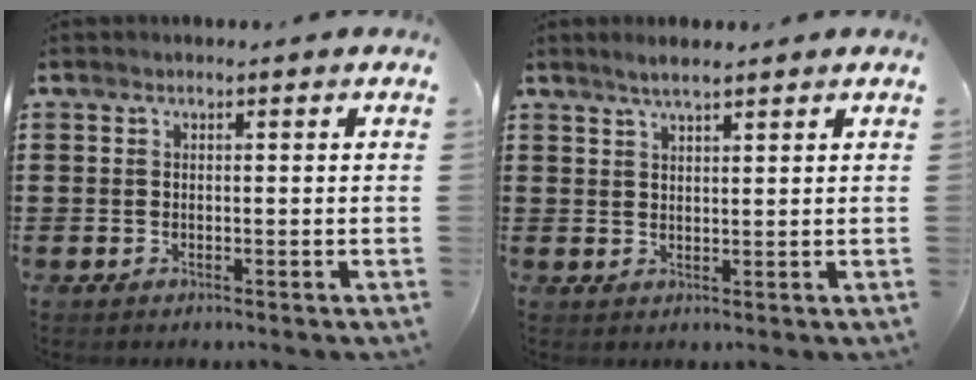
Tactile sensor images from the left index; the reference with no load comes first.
{"total": 2.5, "force": [2.0, 0.4, 1.4], "torque": [-0.031, 0.005, 0.037]}